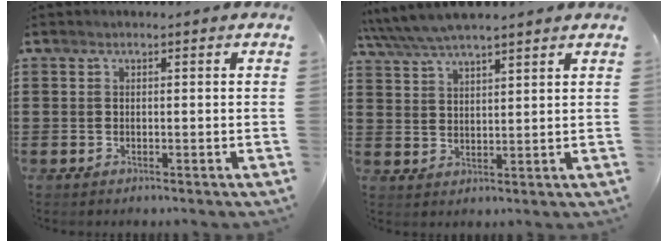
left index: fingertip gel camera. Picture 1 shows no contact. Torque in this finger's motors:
{"motor_torque": [1.75, 0.39, 1.05, 0.21]}